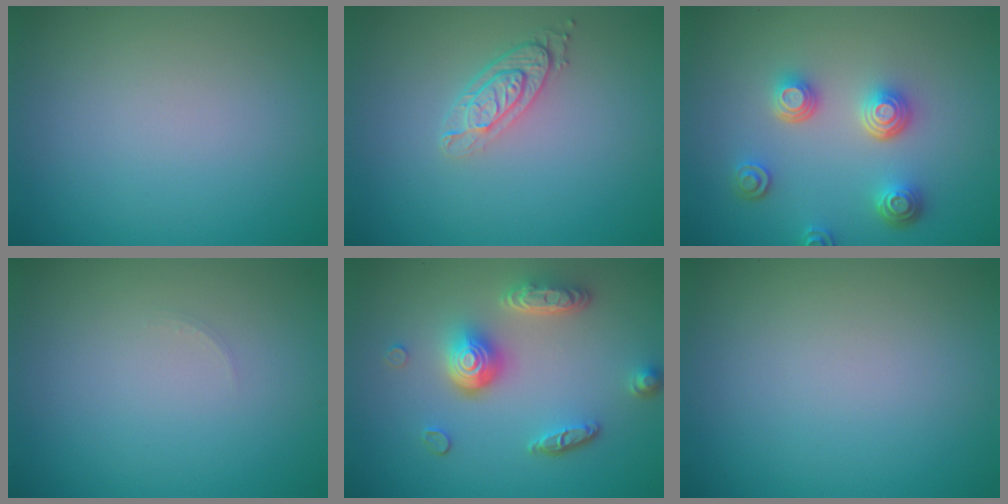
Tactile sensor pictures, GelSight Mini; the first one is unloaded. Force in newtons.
{"total": 2.9, "press": 2.2, "slide": 1.9}
{"total": 3.9, "press": 3.3, "slide": 2.2}
{"total": 0.6, "press": 0.6, "slide": 0.1}
{"total": 5.1, "press": 3.8, "slide": 3.4}
{"total": 0.0}